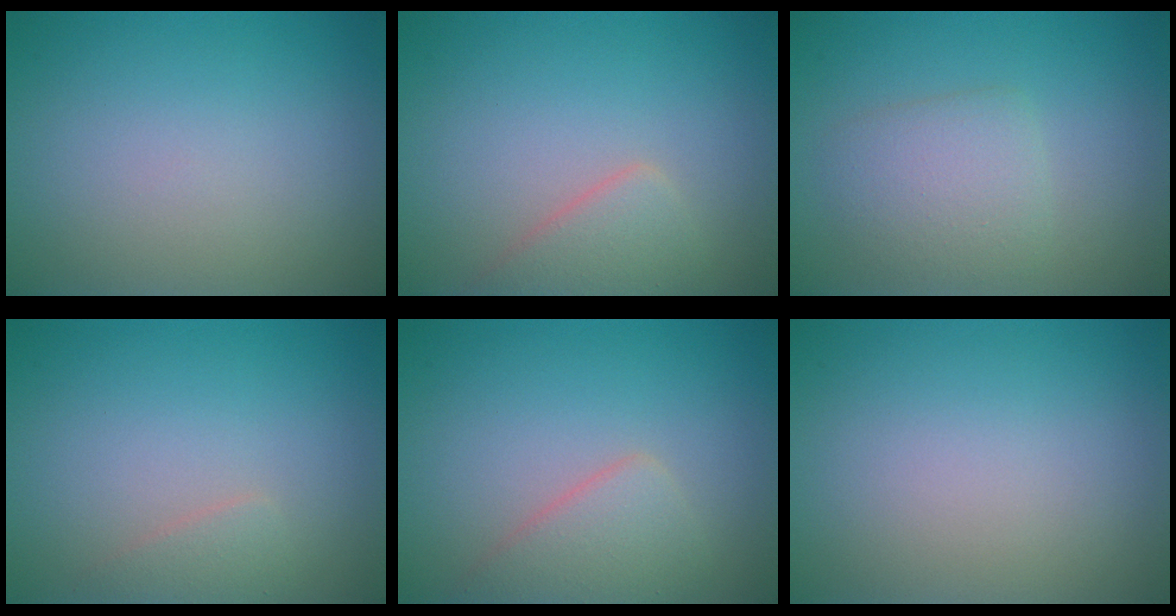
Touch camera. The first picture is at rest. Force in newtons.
{"total": 2.6, "press": 2.6, "slide": 0.0}
{"total": 2.9, "press": 2.9, "slide": 0.2}
{"total": 1.3, "press": 1.3, "slide": 0.0}
{"total": 2.9, "press": 2.9, "slide": 0.2}
{"total": 0.0}